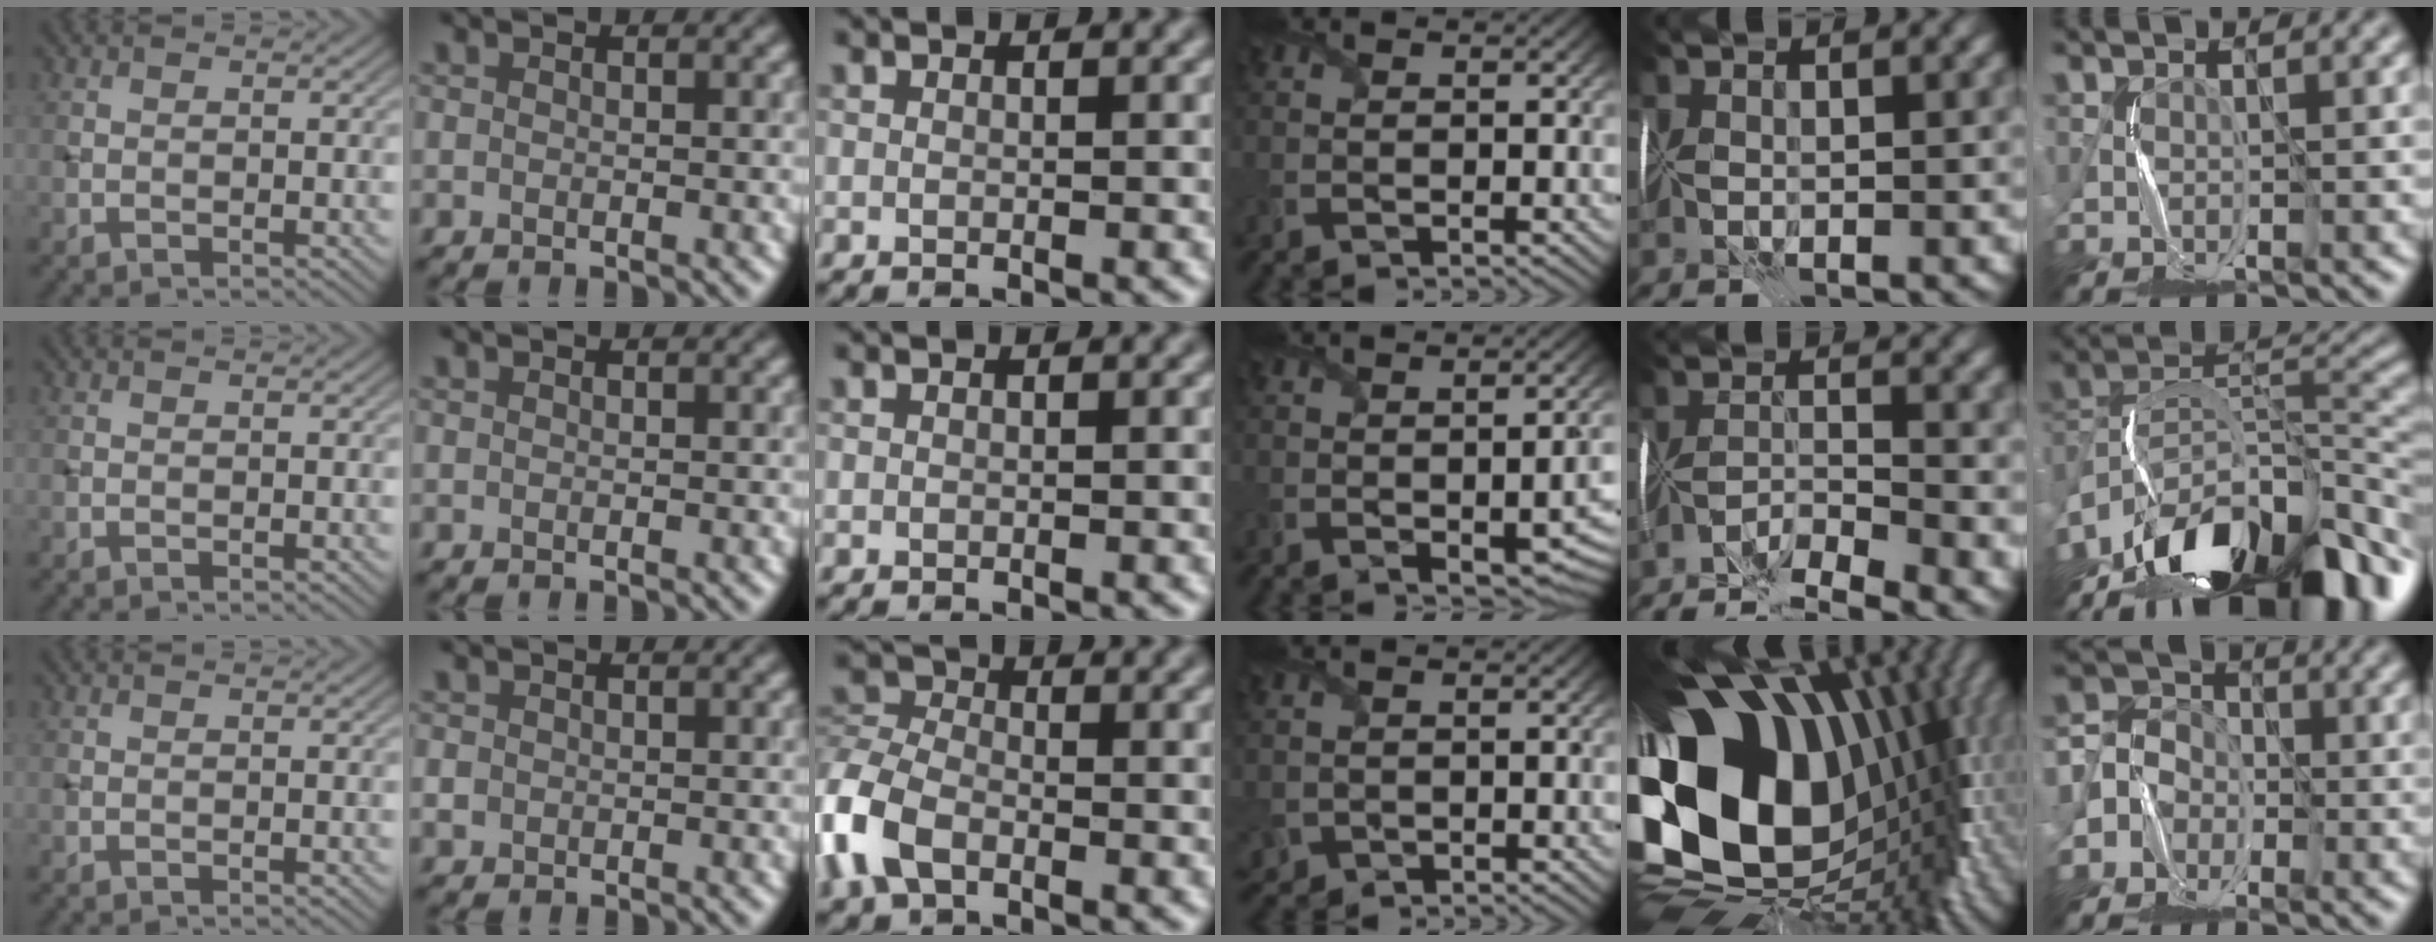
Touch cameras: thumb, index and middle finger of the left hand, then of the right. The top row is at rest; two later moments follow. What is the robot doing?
{"motion": "fold", "object": "wrapping paper"}